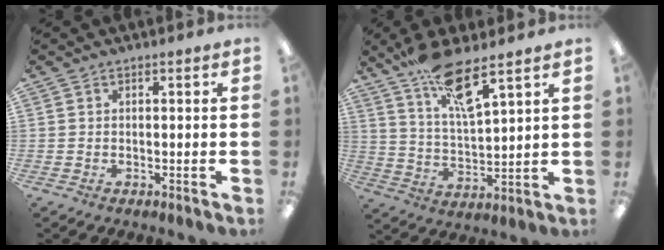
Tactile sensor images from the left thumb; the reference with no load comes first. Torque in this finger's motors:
{"motor_torque": [1.34, 0.52, 1.35, -1.03, 0.11]}